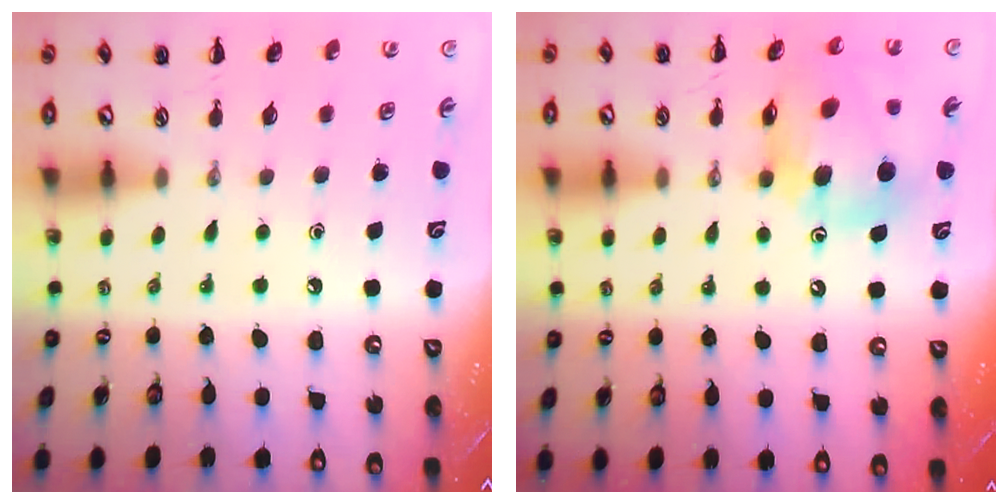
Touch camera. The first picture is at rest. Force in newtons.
{"total": 13.0, "press": 12.2, "slide": 4.4}